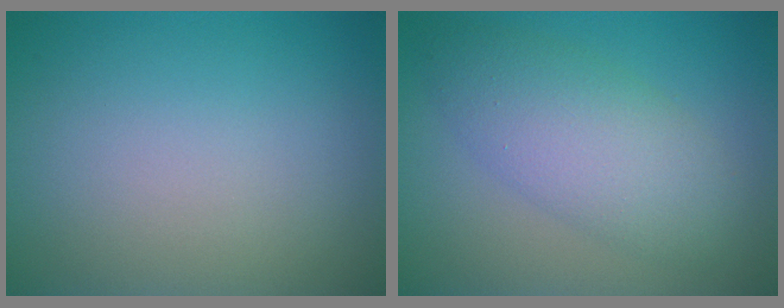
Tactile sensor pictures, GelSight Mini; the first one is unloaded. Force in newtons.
{"total": 5.6, "press": 5.6, "slide": 0.1}